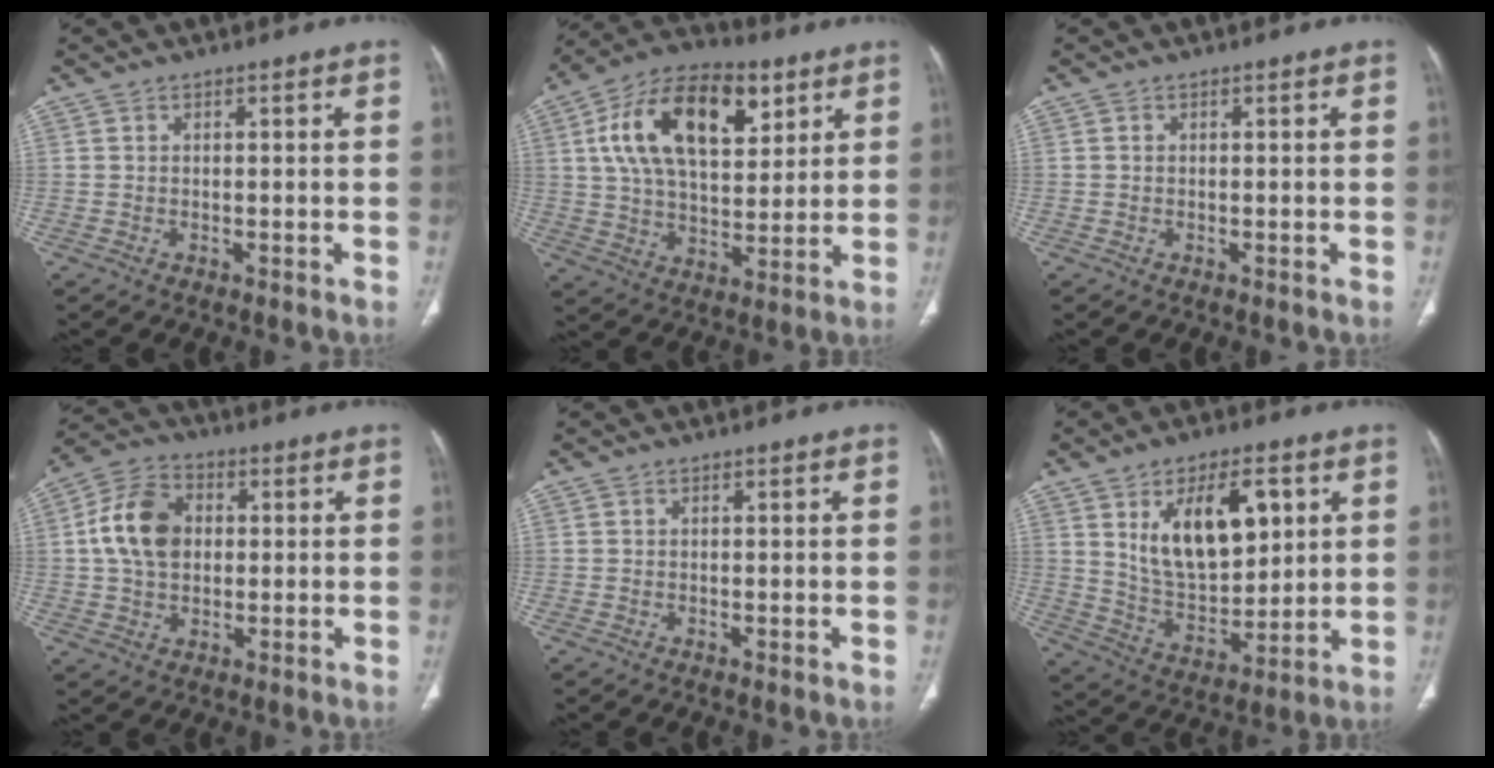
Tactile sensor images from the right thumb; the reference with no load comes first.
{"total": 21.5, "force": [8.0, 11.8, 16.1], "torque": [-0.252, -0.006, 0.133]}
{"total": 0.0}
{"total": 11.5, "force": [1.3, 8.4, 7.9], "torque": [-0.133, 0.016, 0.017]}
{"total": 0.0}
{"total": 16.8, "force": [5.9, 9.0, 12.9], "torque": [-0.178, -0.028, 0.118]}